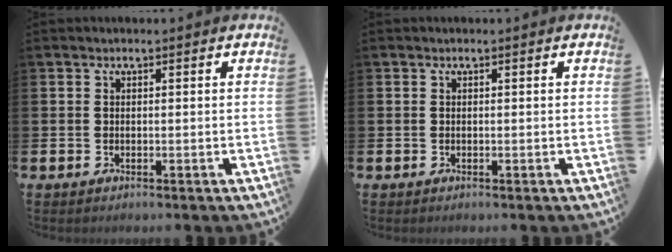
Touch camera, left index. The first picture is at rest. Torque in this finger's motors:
{"motor_torque": [-0.04, 0.02, 0.02, 0.00]}